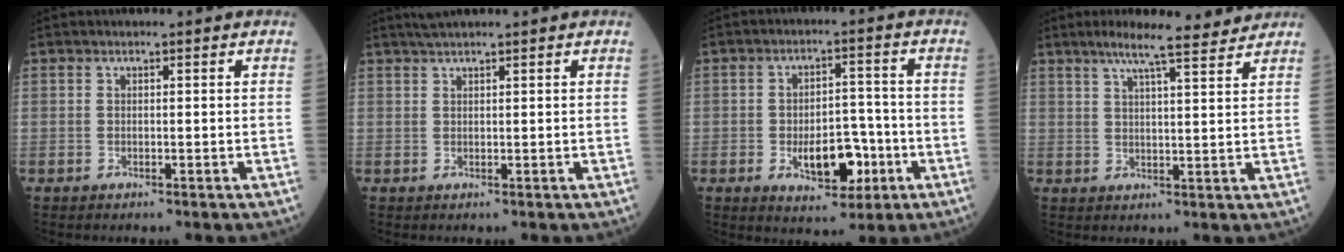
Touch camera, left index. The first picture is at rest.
{"total": 2.2, "force": [1.9, -0.5, 1.1], "torque": [-0.016, 0.014, 0.039]}
{"total": 8.1, "force": [-2.9, 4.3, 6.3], "torque": [-0.096, 0.009, -0.044]}
{"total": 8.8, "force": [7.3, 0.4, 4.8], "torque": [-0.072, 0.011, 0.100]}